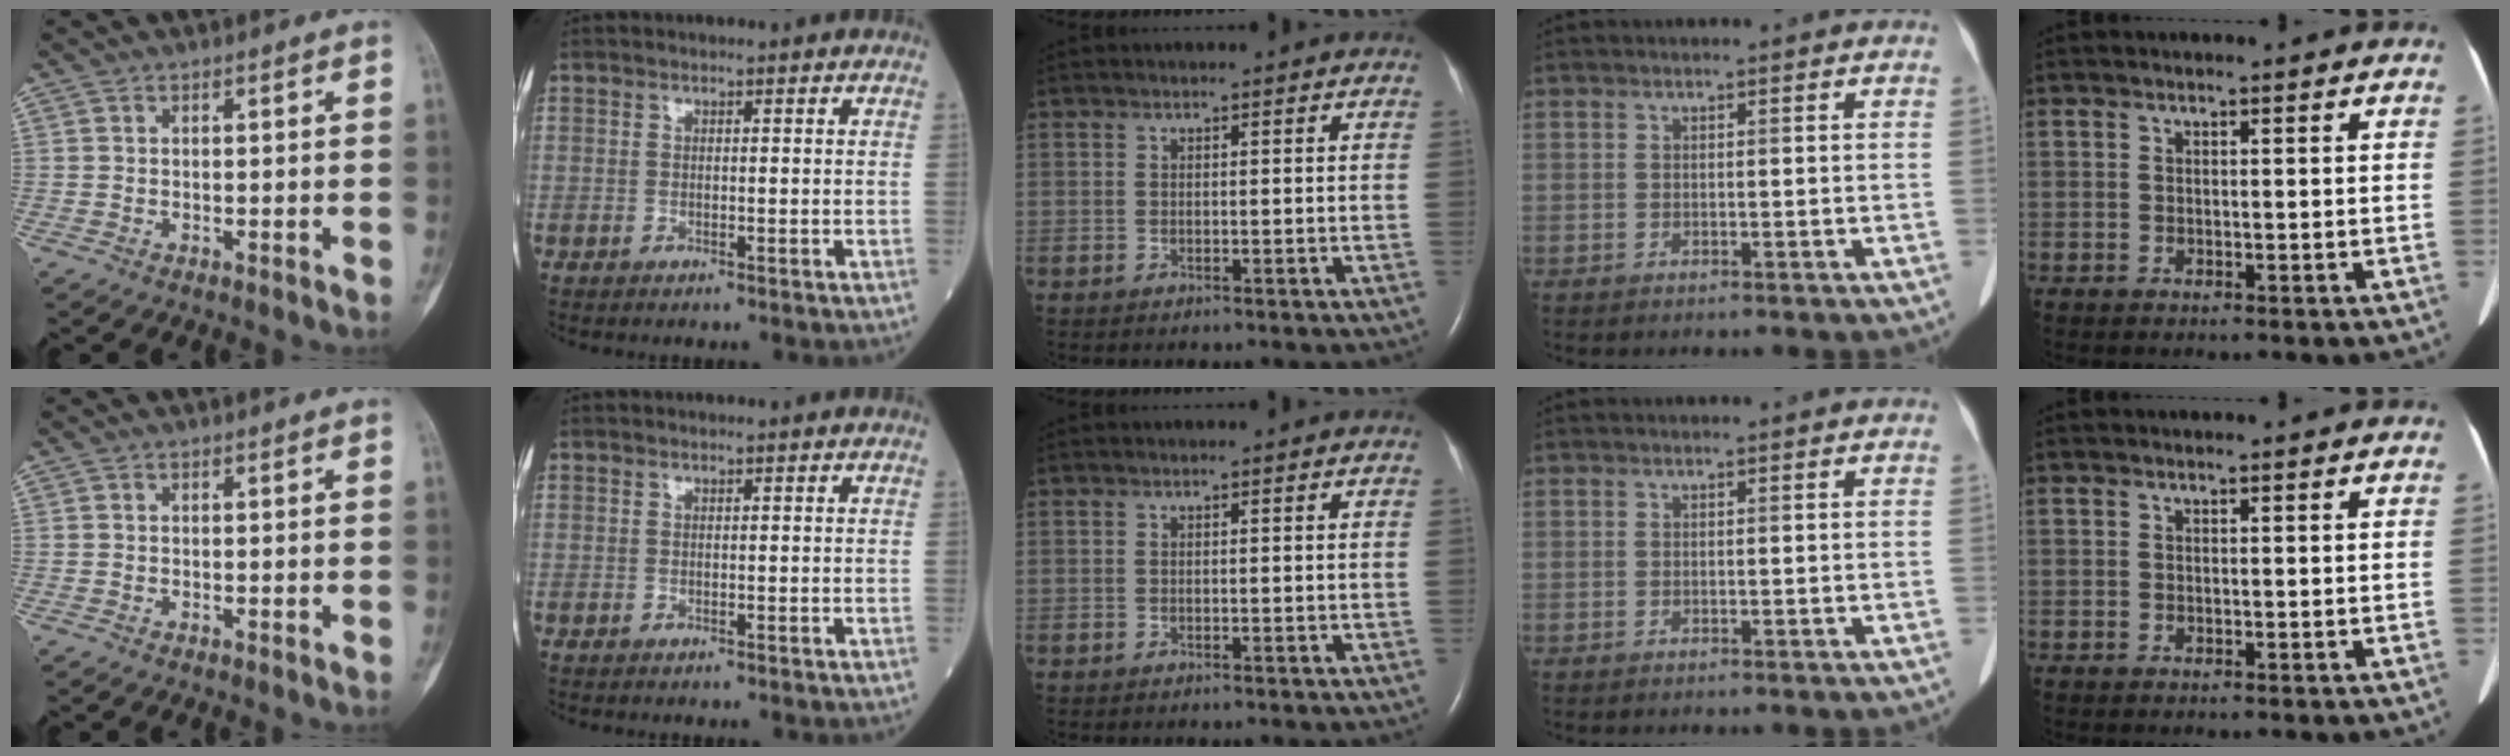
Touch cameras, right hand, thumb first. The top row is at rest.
{}